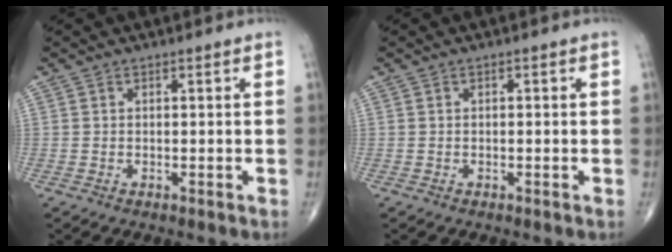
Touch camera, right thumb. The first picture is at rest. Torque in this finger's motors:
{"motor_torque": [-0.26, -0.01, -0.12, -0.12, 0.02]}